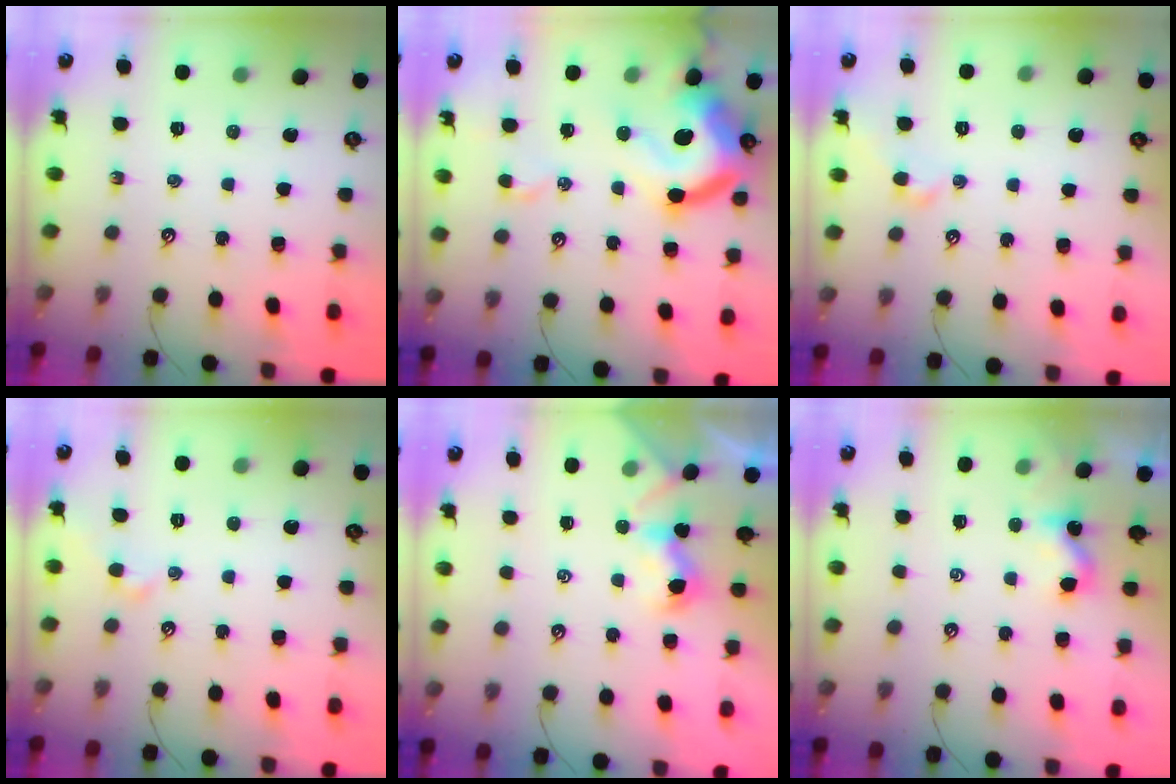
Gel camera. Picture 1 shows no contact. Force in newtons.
{"total": 21.4, "press": 21.2, "slide": 3.1}
{"total": 0.8, "press": 0.7, "slide": 0.5}
{"total": 0.8, "press": 0.7, "slide": 0.4}
{"total": 1.0, "press": 1.0, "slide": 0.4}
{"total": 1.9, "press": 1.9, "slide": 0.1}